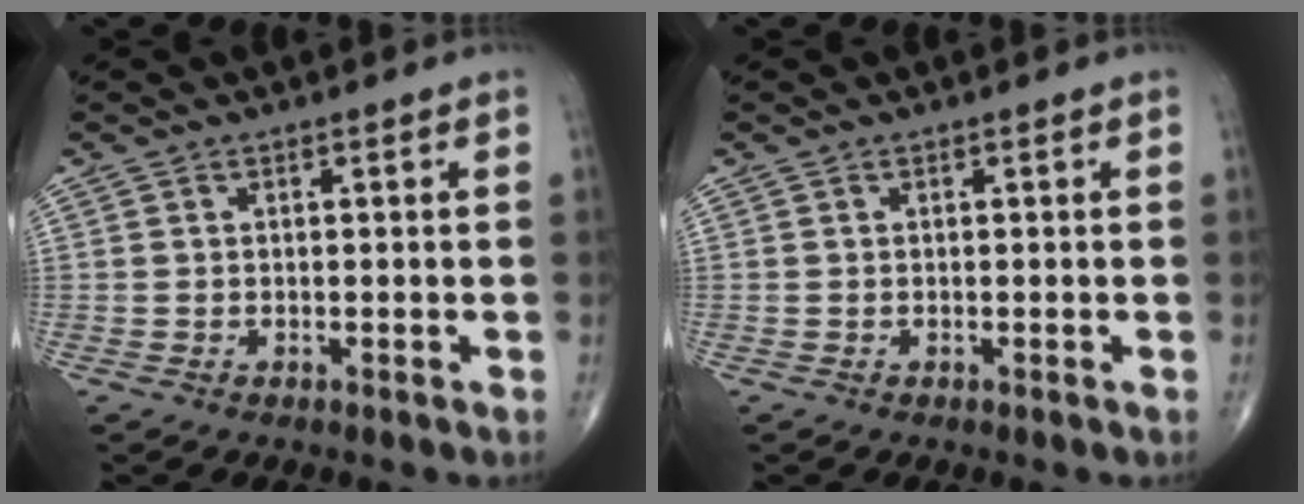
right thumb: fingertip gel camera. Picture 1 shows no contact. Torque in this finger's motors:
{"motor_torque": [0.00, 0.00, 0.04, 0.09, 0.00]}